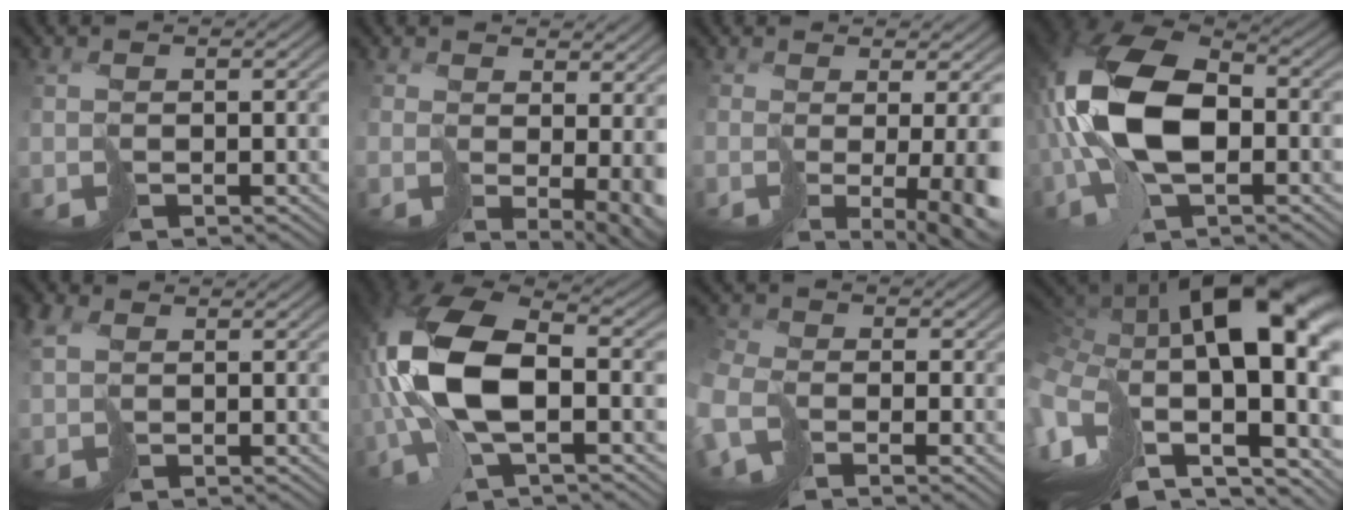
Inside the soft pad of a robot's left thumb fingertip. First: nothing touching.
{"total": 5.2, "force": [0.5, 1.8, 4.9], "torque": [-0.079, -0.020, 0.022]}
{"total": 9.7, "force": [-2.0, 2.6, 9.1], "torque": [-0.102, -0.041, 0.009]}
{"total": 13.6, "force": [-0.6, 7.6, 11.2], "torque": [-0.264, 0.009, -0.021]}
{"total": 3.7, "force": [1.0, 2.7, 2.2], "torque": [-0.085, -0.001, 0.016]}
{"total": 12.3, "force": [-0.5, 5.1, 11.2], "torque": [-0.265, 0.011, -0.020]}
{"total": 6.3, "force": [-3.3, 3.8, 3.6], "torque": [-0.117, -0.019, -0.071]}
{"total": 18.3, "force": [-1.0, 11.5, 14.2], "torque": [-0.288, -0.032, 0.015]}